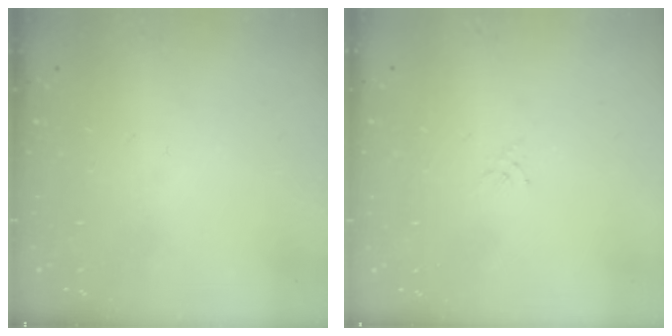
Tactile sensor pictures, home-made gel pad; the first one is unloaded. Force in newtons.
{"total": 1.3, "press": 1.2, "slide": 0.4}